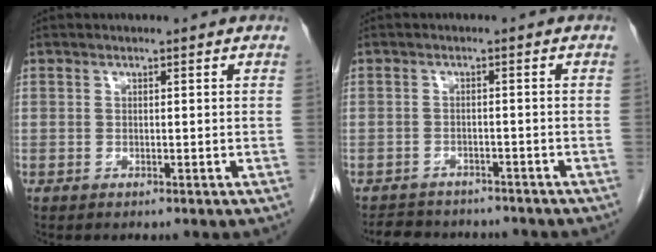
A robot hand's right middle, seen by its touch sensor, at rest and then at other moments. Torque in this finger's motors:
{"motor_torque": [0.03, -0.03, 0.00, 0.02]}